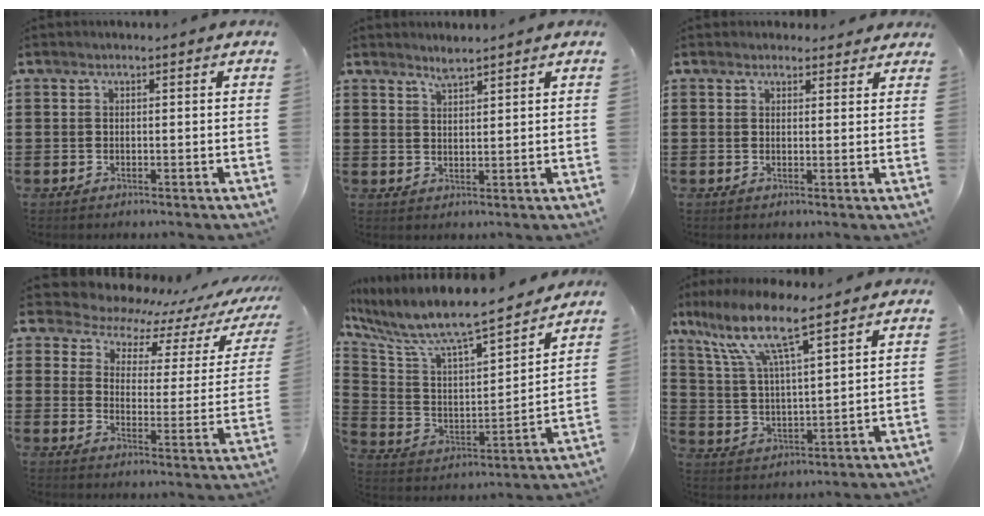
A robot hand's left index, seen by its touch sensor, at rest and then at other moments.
{"total": 2.4, "force": [2.3, 0.0, 0.7], "torque": [-0.017, 0.000, 0.043]}
{"total": 2.1, "force": [1.9, 0.9, 0.1], "torque": [0.001, -0.001, 0.035]}
{"total": 5.4, "force": [5.1, 1.6, 0.7], "torque": [-0.040, -0.045, 0.083]}
{"total": 8.3, "force": [7.2, 1.0, 3.9], "torque": [-0.111, -0.063, 0.115]}
{"total": 9.7, "force": [7.1, 1.3, 6.4], "torque": [-0.148, -0.029, 0.122]}